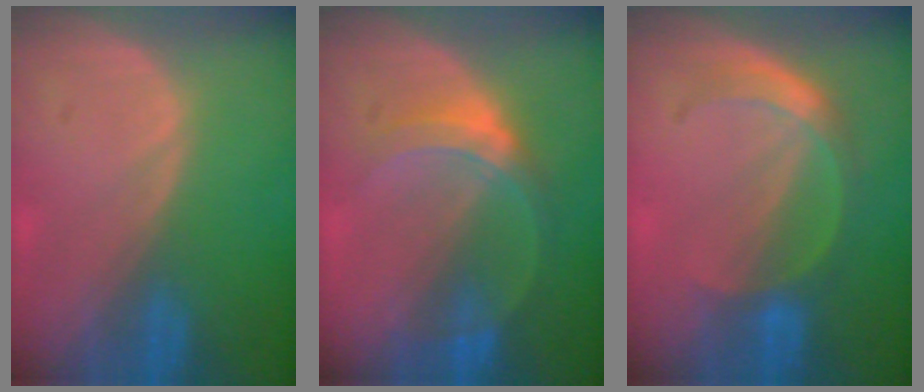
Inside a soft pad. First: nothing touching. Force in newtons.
{"total": 5.4, "press": 5.0, "slide": 2.0}
{"total": 4.5, "press": 4.4, "slide": 0.9}